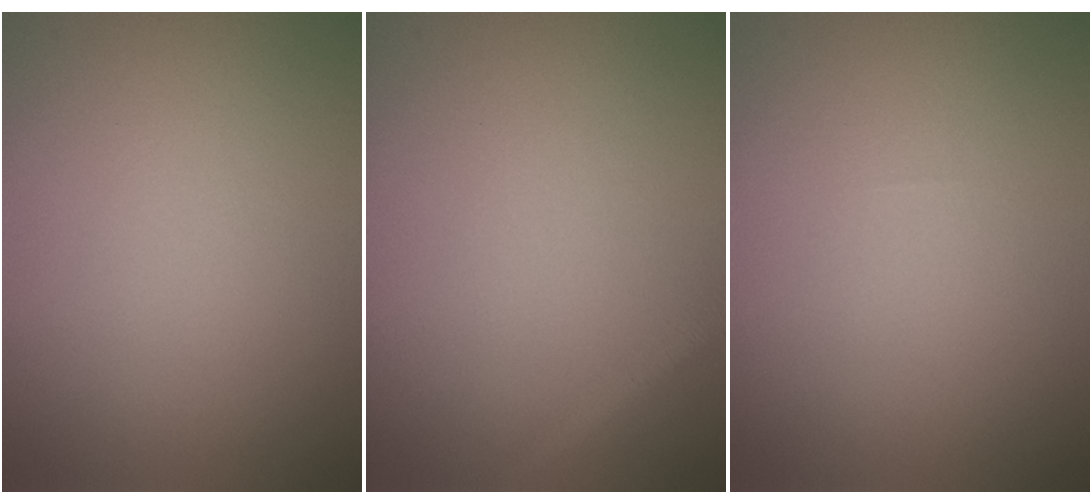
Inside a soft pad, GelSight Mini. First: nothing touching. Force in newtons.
{"total": 1.9, "press": 1.9, "slide": 0.0}
{"total": 0.0}